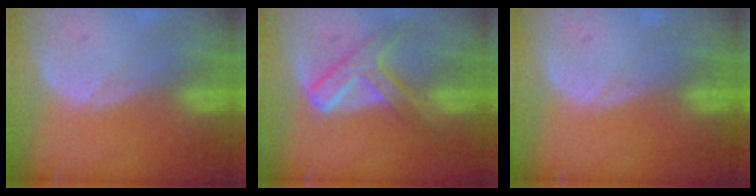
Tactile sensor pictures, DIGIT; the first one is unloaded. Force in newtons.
{"total": 7.2, "press": 6.2, "slide": 3.7}
{"total": 0.0}